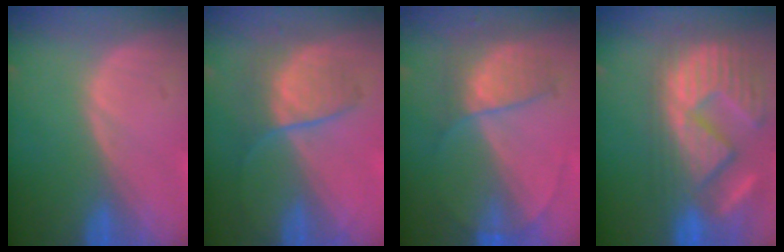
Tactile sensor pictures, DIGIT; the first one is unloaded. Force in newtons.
{"total": 6.6, "press": 6.2, "slide": 2.3}
{"total": 7.0, "press": 6.0, "slide": 3.6}
{"total": 14.0, "press": 12.1, "slide": 7.1}